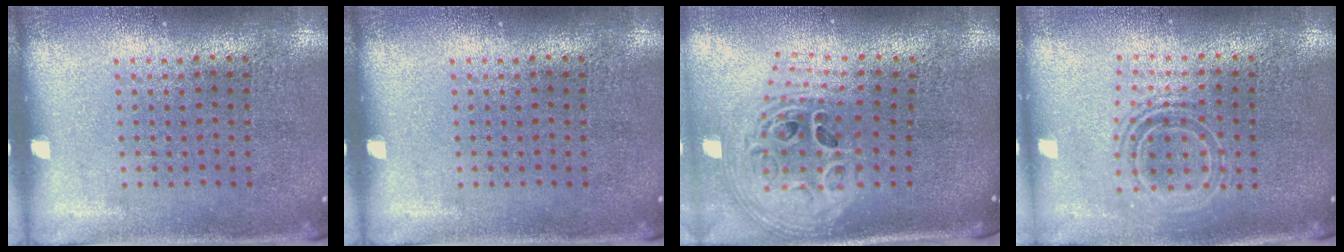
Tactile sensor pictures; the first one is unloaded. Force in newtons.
{"total": 0.0}
{"total": 3.0, "press": 2.1, "slide": 2.1}
{"total": 1.8, "press": 1.3, "slide": 1.2}